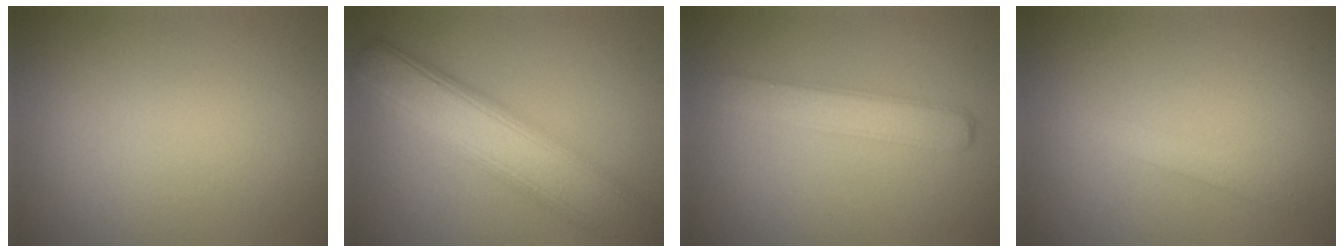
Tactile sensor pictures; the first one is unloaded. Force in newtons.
{"total": 8.8, "press": 8.8, "slide": 0.5}
{"total": 2.9, "press": 2.9, "slide": 0.1}
{"total": 1.3, "press": 1.3, "slide": 0.0}